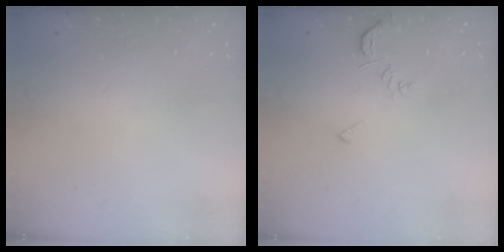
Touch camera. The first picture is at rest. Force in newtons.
{"total": 6.3, "press": 6.3, "slide": 0.6}